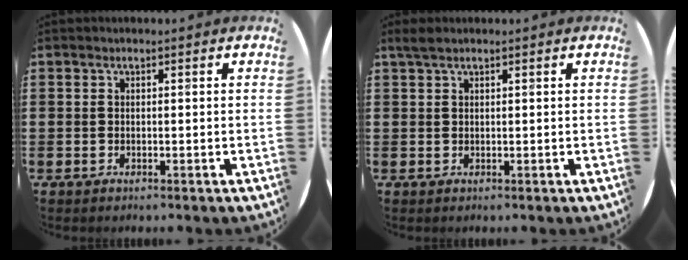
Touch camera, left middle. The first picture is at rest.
{"total": 1.4, "force": [1.1, 0.3, 0.7], "torque": [-0.014, 0.004, 0.020]}